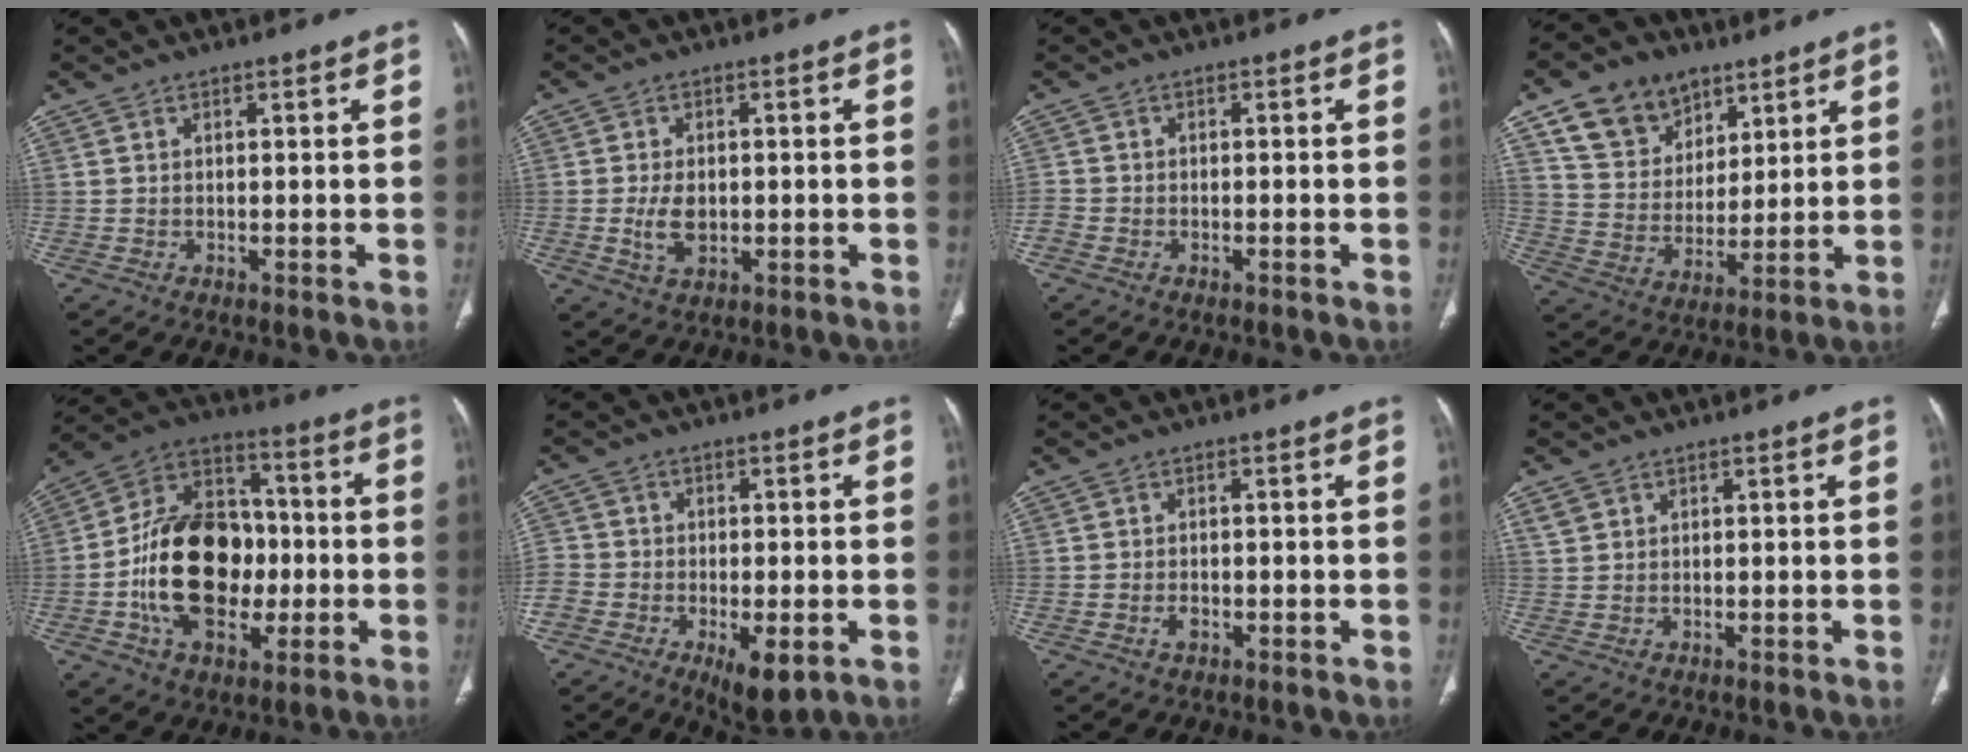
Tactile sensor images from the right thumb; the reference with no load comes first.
{"total": 5.0, "force": [-0.7, 3.1, 3.8], "torque": [-0.070, -0.002, -0.006]}
{"total": 2.3, "force": [-1.7, 1.3, 0.7], "torque": [-0.019, 0.010, -0.033]}
{"total": 13.8, "force": [8.3, 9.7, 5.3], "torque": [-0.061, -0.030, 0.154]}
{"total": 21.9, "force": [-3.2, 14.6, 15.9], "torque": [-0.239, 0.031, -0.048]}
{"total": 11.8, "force": [-5.2, 7.1, 7.9], "torque": [-0.124, 0.004, -0.090]}
{"total": 1.7, "force": [-0.8, 1.1, 1.1], "torque": [-0.018, 0.006, -0.012]}
{"total": 1.6, "force": [0.9, 1.2, 0.4], "torque": [-0.003, 0.002, 0.019]}